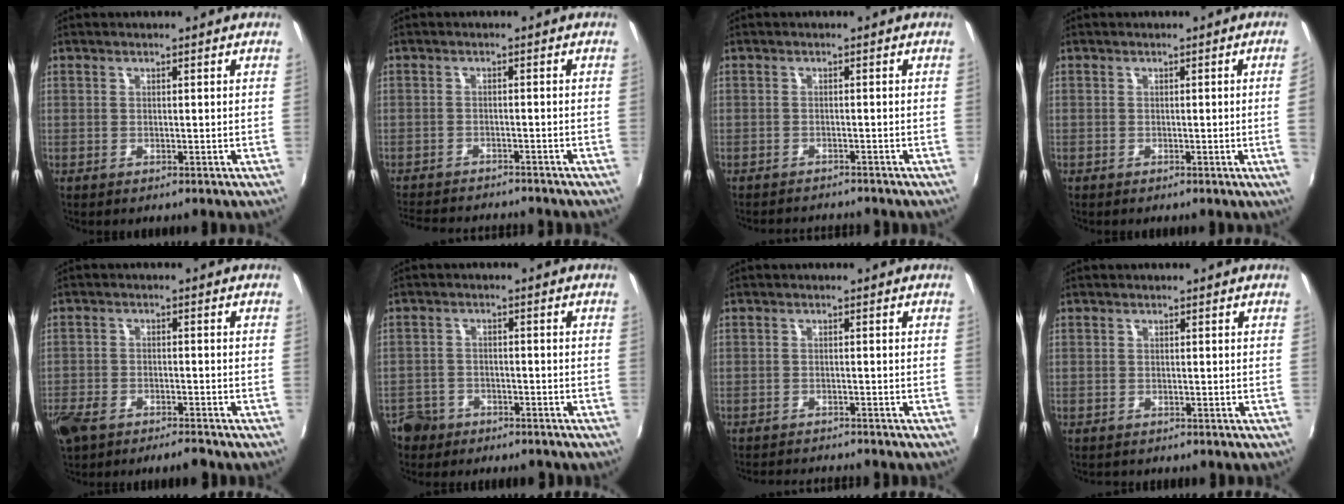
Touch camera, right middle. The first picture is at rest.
{"total": 10.4, "force": [-9.5, 2.2, 3.6], "torque": [-0.092, -0.011, -0.146]}
{"total": 4.6, "force": [-4.4, 0.8, 1.0], "torque": [-0.032, -0.011, -0.068]}
{"total": 2.2, "force": [-0.1, -1.3, 1.7], "torque": [-0.023, -0.012, 0.003]}
{"total": 8.9, "force": [-7.0, 3.1, 4.6], "torque": [-0.123, -0.024, -0.127]}
{"total": 7.6, "force": [-5.2, 5.2, 1.6], "torque": [-0.061, 0.013, -0.087]}
{"total": 6.0, "force": [-5.7, 0.7, 1.5], "torque": [-0.045, -0.010, -0.089]}
{"total": 0.9, "force": [-0.8, 0.4, -0.1], "torque": [-0.002, -0.001, -0.014]}